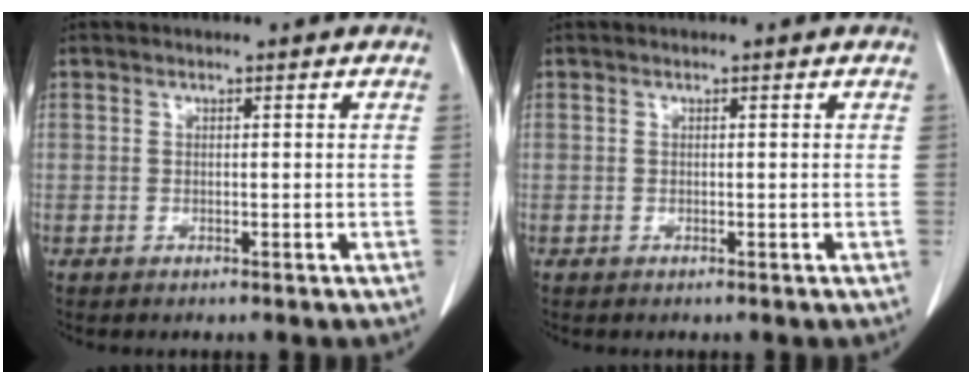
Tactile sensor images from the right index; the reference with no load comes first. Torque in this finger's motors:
{"motor_torque": [0.00, 0.00, 0.00, 0.00]}